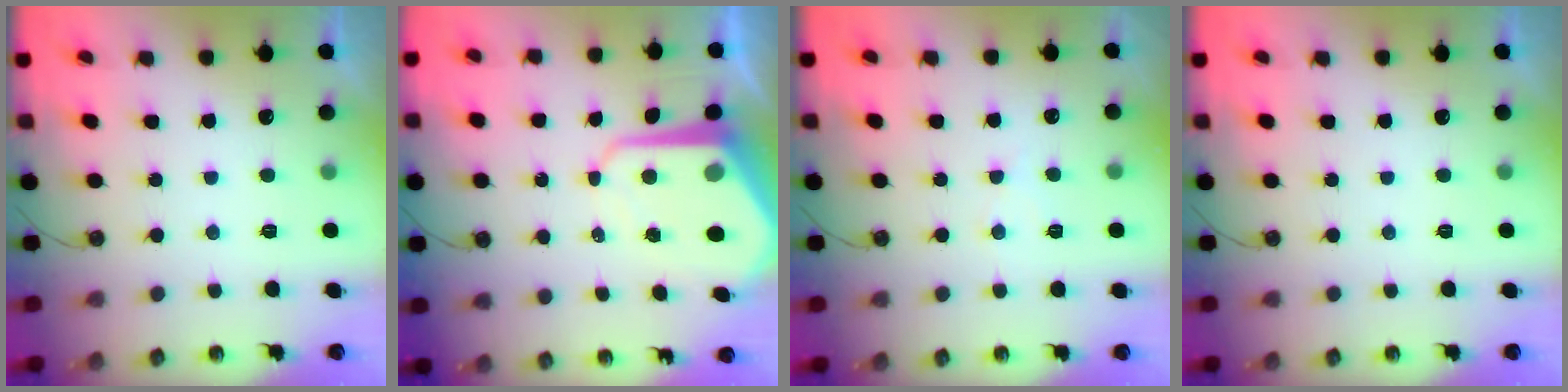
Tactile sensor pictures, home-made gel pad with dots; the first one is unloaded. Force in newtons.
{"total": 11.2, "press": 11.1, "slide": 1.0}
{"total": 3.7, "press": 3.6, "slide": 0.7}
{"total": 0.0}